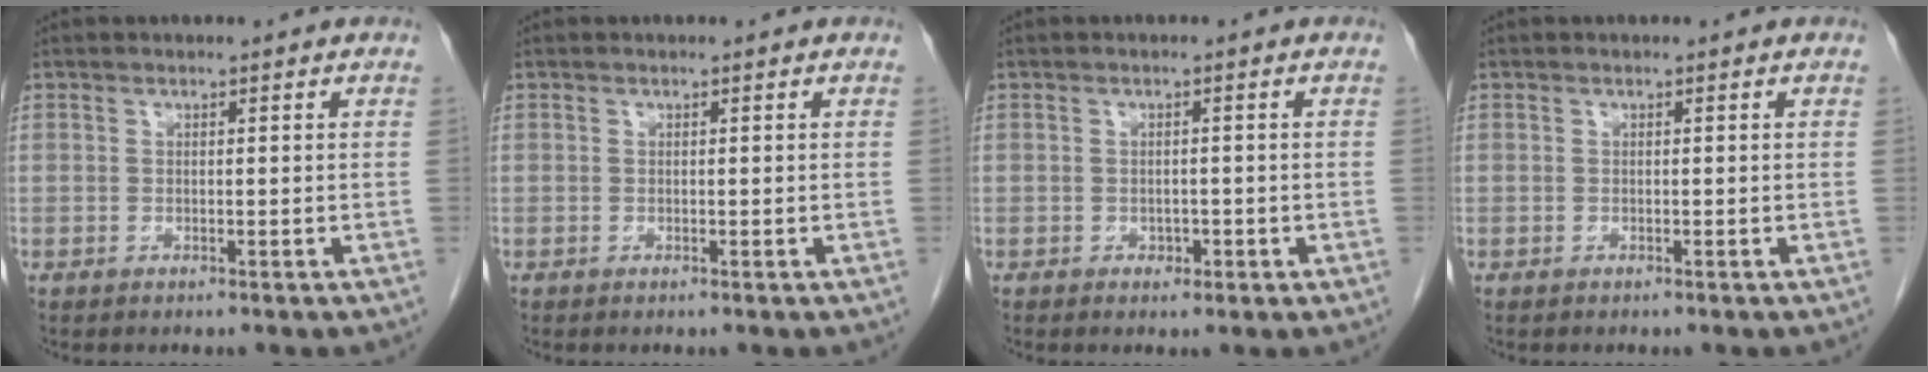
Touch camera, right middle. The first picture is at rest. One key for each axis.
{"total": 0.0}
{"total": 1.5, "fx": -0.7, "fy": 1.0, "fz": 0.9, "tx": -0.013, "ty": 0.002, "tz": -0.005}
{"total": 0.0}